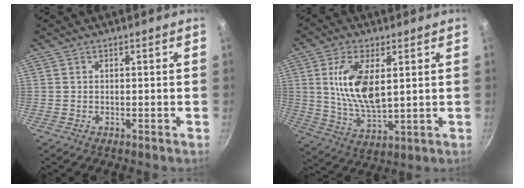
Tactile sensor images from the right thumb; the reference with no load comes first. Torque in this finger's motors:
{"motor_torque": [1.30, 2.72, 1.49, 0.18, 0.18]}